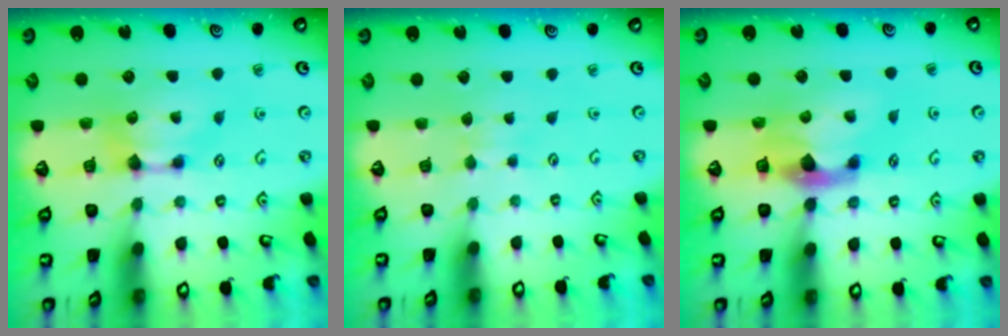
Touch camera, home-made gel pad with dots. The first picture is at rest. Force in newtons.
{"total": 2.5, "press": 2.5, "slide": 0.5}
{"total": 2.7, "press": 2.4, "slide": 1.3}